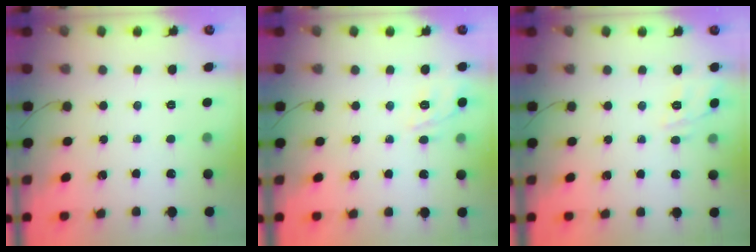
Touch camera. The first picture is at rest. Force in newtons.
{"total": 9.6, "press": 9.6, "slide": 1.2}
{"total": 9.2, "press": 9.1, "slide": 1.7}